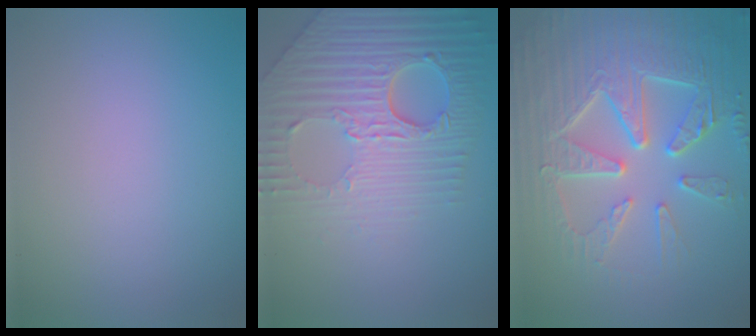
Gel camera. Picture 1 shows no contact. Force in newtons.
{"total": 8.7, "press": 6.1, "slide": 6.2}
{"total": 9.3, "press": 6.4, "slide": 6.7}